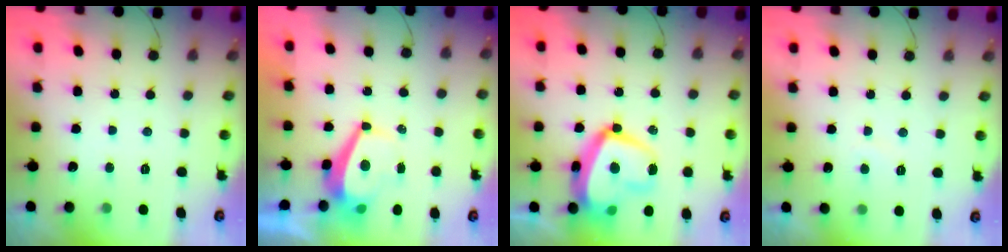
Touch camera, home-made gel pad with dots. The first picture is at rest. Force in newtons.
{"total": 4.8, "press": 4.8, "slide": 0.3}
{"total": 21.3, "press": 21.2, "slide": 1.6}
{"total": 2.1, "press": 2.0, "slide": 0.6}